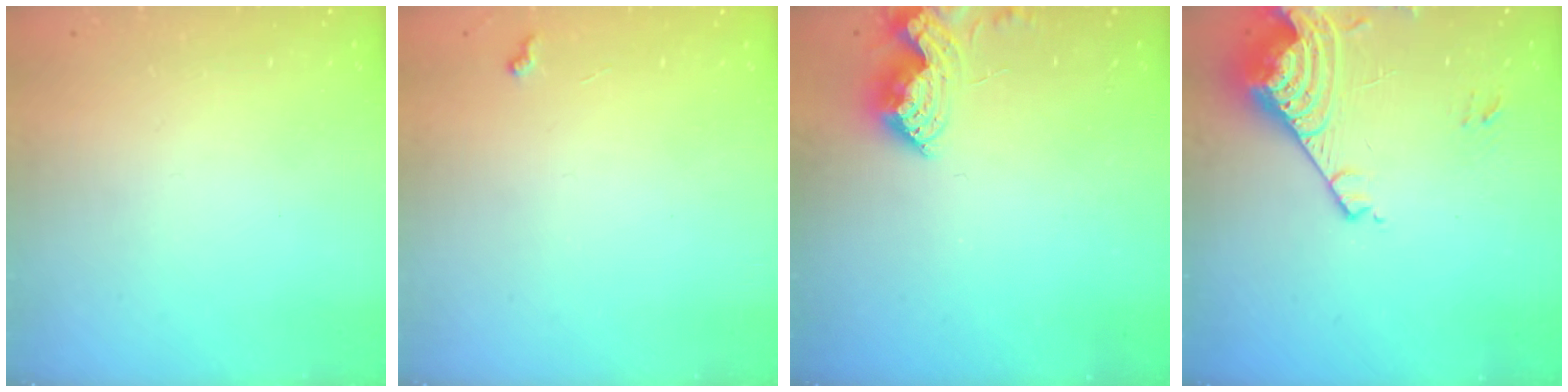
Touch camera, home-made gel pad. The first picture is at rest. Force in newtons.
{"total": 4.8, "press": 4.8, "slide": 0.5}
{"total": 11.6, "press": 11.6, "slide": 1.0}
{"total": 17.1, "press": 17.0, "slide": 1.5}